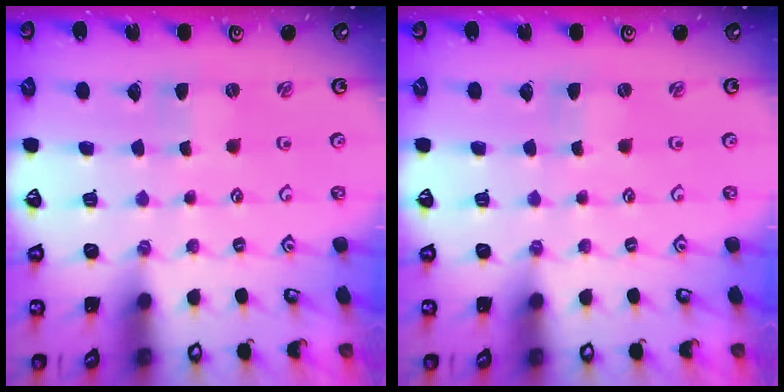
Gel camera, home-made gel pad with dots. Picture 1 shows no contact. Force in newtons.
{"total": 0.0}